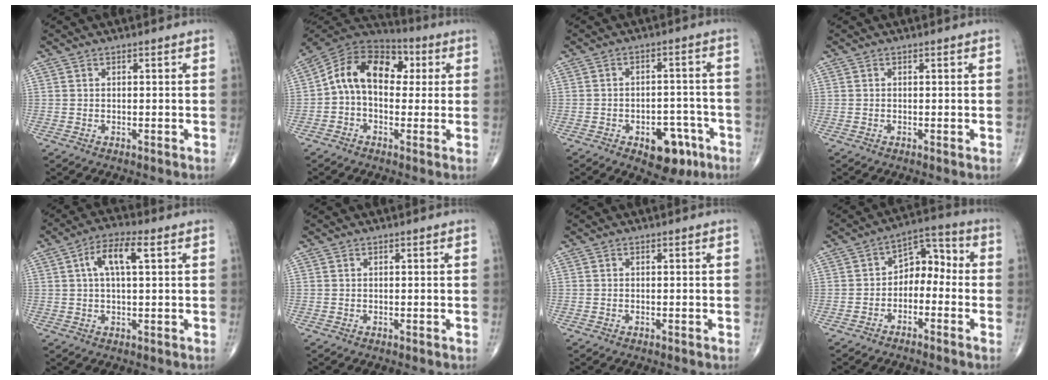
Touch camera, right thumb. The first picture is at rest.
{"total": 14.3, "force": [1.7, 9.8, 10.3], "torque": [-0.139, 0.042, 0.014]}
{"total": 9.8, "force": [-4.8, 5.7, 6.3], "torque": [-0.051, 0.036, -0.058]}
{"total": 0.0}
{"total": 7.4, "force": [2.2, 2.6, 6.5], "torque": [-0.125, 0.015, 0.036]}
{"total": 0.0}
{"total": 0.0}
{"total": 7.4, "force": [-1.8, 5.1, 5.0], "torque": [-0.047, 0.048, -0.044]}